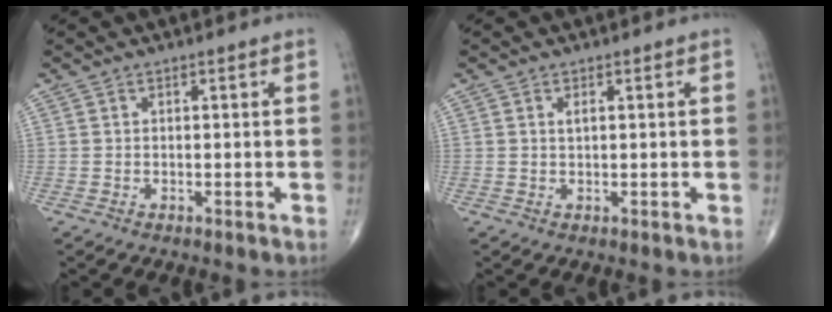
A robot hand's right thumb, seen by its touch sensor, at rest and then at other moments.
{"total": 1.0, "force": [0.3, 0.4, 0.8], "torque": [-0.016, 0.001, 0.006]}